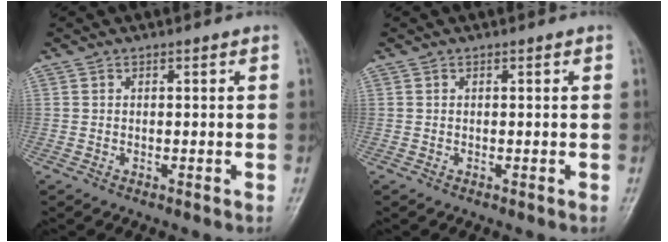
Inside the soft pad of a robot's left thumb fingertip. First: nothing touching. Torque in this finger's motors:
{"motor_torque": [-0.04, 0.02, -0.01, -0.02, 0.00]}